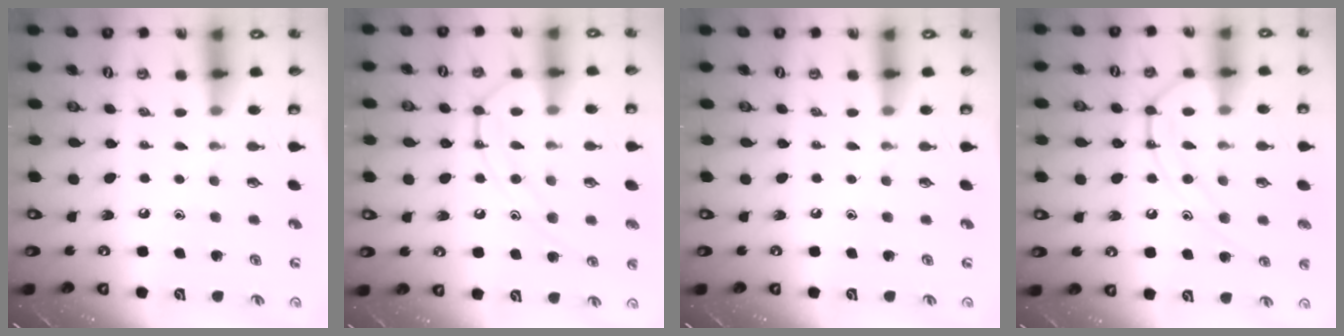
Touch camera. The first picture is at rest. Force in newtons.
{"total": 13.2, "press": 13.2, "slide": 1.2}
{"total": 0.0}
{"total": 12.1, "press": 12.1, "slide": 1.2}